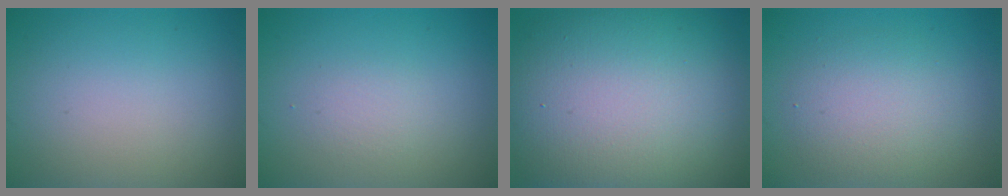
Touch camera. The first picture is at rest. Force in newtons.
{"total": 1.2, "press": 1.2, "slide": 0.0}
{"total": 16.8, "press": 16.8, "slide": 0.7}
{"total": 3.8, "press": 3.8, "slide": 0.5}